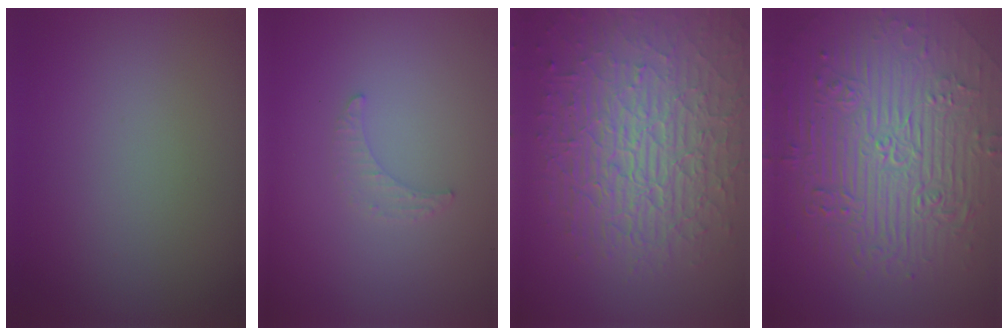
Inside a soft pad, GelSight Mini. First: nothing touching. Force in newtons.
{"total": 1.1, "press": 1.1, "slide": 0.3}
{"total": 10.5, "press": 6.7, "slide": 8.1}
{"total": 10.9, "press": 7.3, "slide": 8.2}